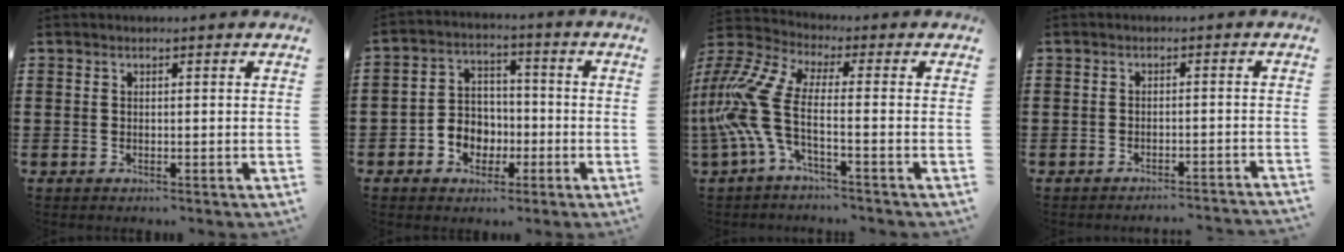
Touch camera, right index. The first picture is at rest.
{"total": 5.0, "force": [-2.1, 4.4, 1.2], "torque": [-0.034, 0.015, -0.041]}
{"total": 9.5, "force": [-2.1, 3.5, 8.6], "torque": [-0.244, -0.037, -0.054]}
{"total": 2.2, "force": [-2.1, -0.2, 0.0], "torque": [-0.003, 0.002, -0.046]}